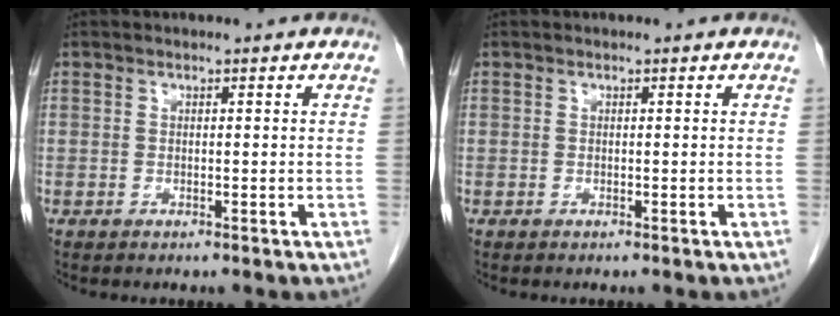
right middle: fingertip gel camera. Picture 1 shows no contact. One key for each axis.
{"total": 0.0}